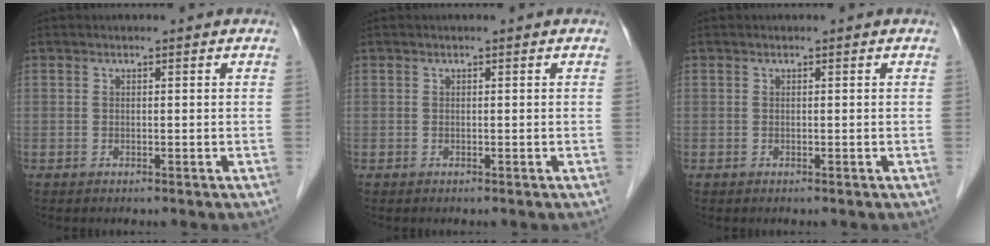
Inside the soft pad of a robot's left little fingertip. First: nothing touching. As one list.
[{"total": 0.0}, {"total": 0.0}]